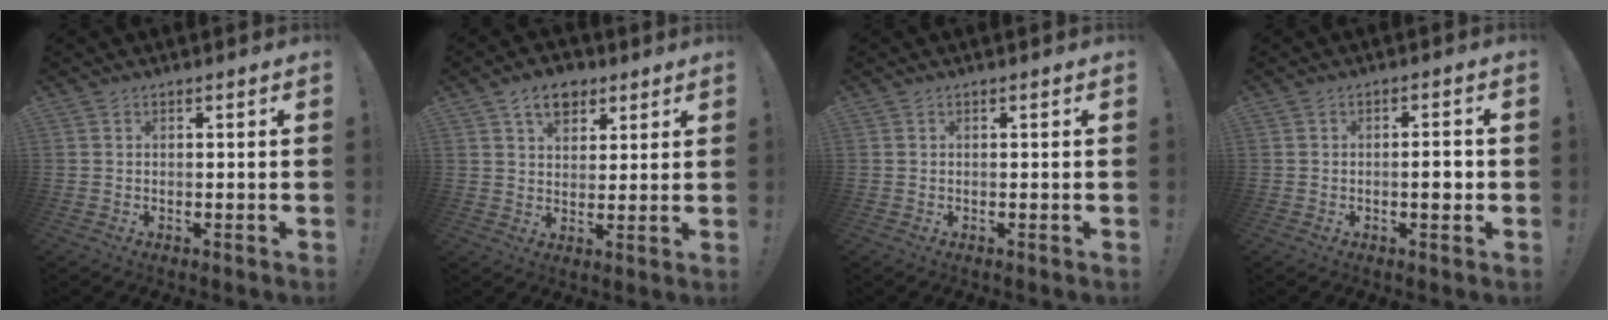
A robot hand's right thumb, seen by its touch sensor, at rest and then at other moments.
{"total": 8.7, "force": [4.9, 5.9, 4.1], "torque": [-0.056, -0.016, 0.091]}
{"total": 0.0}
{"total": 3.7, "force": [-0.9, 1.0, 3.5], "torque": [-0.043, 0.000, -0.019]}